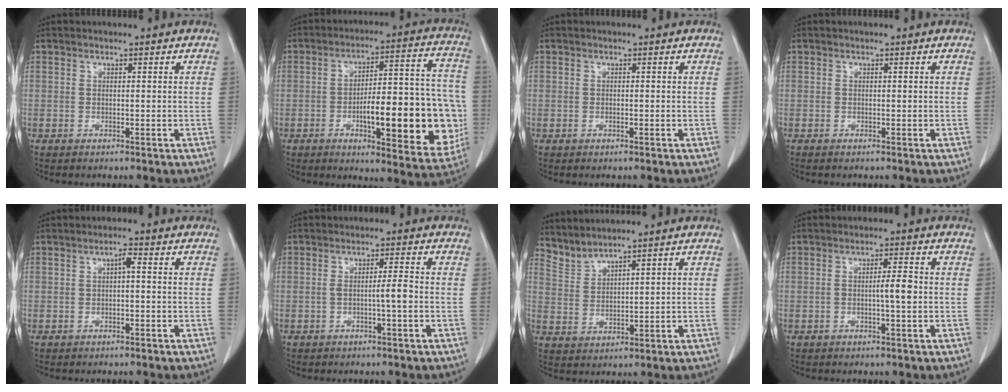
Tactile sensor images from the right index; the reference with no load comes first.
{"total": 20.5, "force": [-4.5, 5.6, 19.2], "torque": [-0.204, 0.031, -0.045]}
{"total": 0.0}
{"total": 0.0}
{"total": 1.5, "force": [0.1, 0.3, 1.4], "torque": [-0.024, 0.005, 0.001]}
{"total": 2.7, "force": [-0.6, -0.2, 2.6], "torque": [-0.040, 0.004, -0.009]}
{"total": 4.0, "force": [3.9, -0.6, 0.6], "torque": [-0.023, 0.003, 0.089]}
{"total": 3.1, "force": [-0.2, 0.2, 3.0], "torque": [-0.047, 0.003, -0.003]}